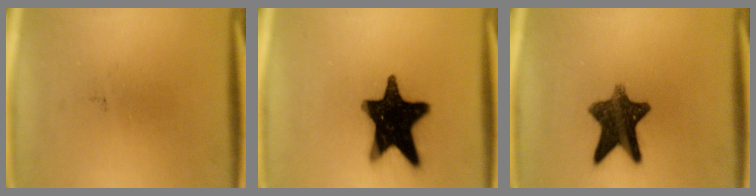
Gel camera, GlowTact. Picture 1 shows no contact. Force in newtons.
{"total": 18.6}
{"total": 10.9}